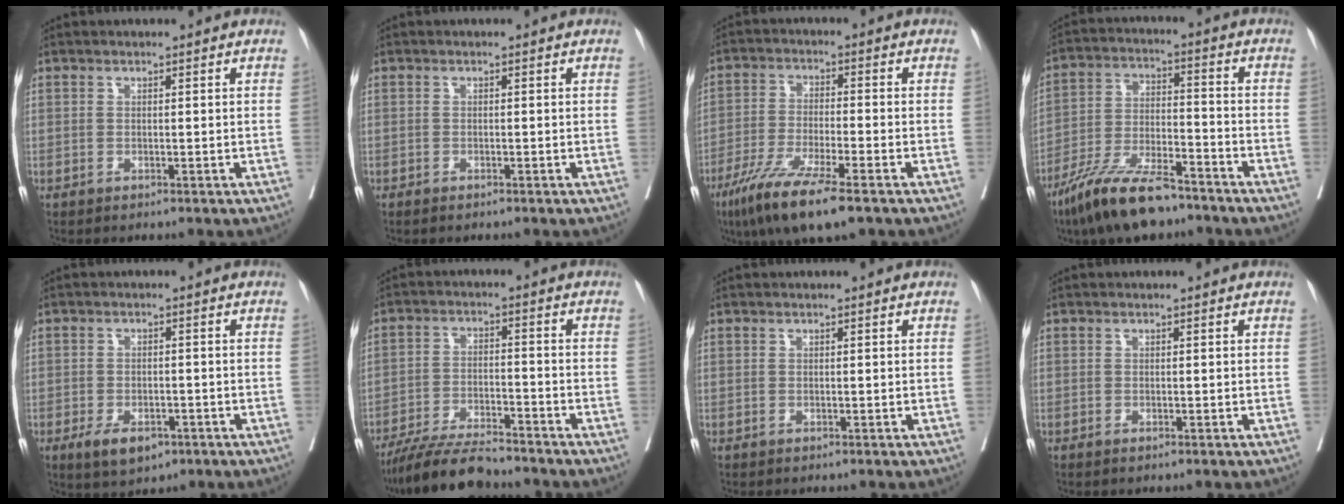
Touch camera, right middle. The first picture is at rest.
{"total": 0.7, "force": [-0.6, 0.2, 0.3], "torque": [-0.008, -0.002, -0.011]}
{"total": 11.2, "force": [-7.3, 0.9, 8.5], "torque": [-0.159, -0.032, -0.128]}
{"total": 13.0, "force": [-10.0, 2.8, 7.8], "torque": [-0.145, -0.016, -0.185]}
{"total": 5.5, "force": [-3.0, 2.9, 3.5], "torque": [-0.057, -0.001, -0.043]}
{"total": 10.3, "force": [-9.2, 1.0, 4.3], "torque": [-0.071, -0.020, -0.165]}
{"total": 0.0}
{"total": 0.0}